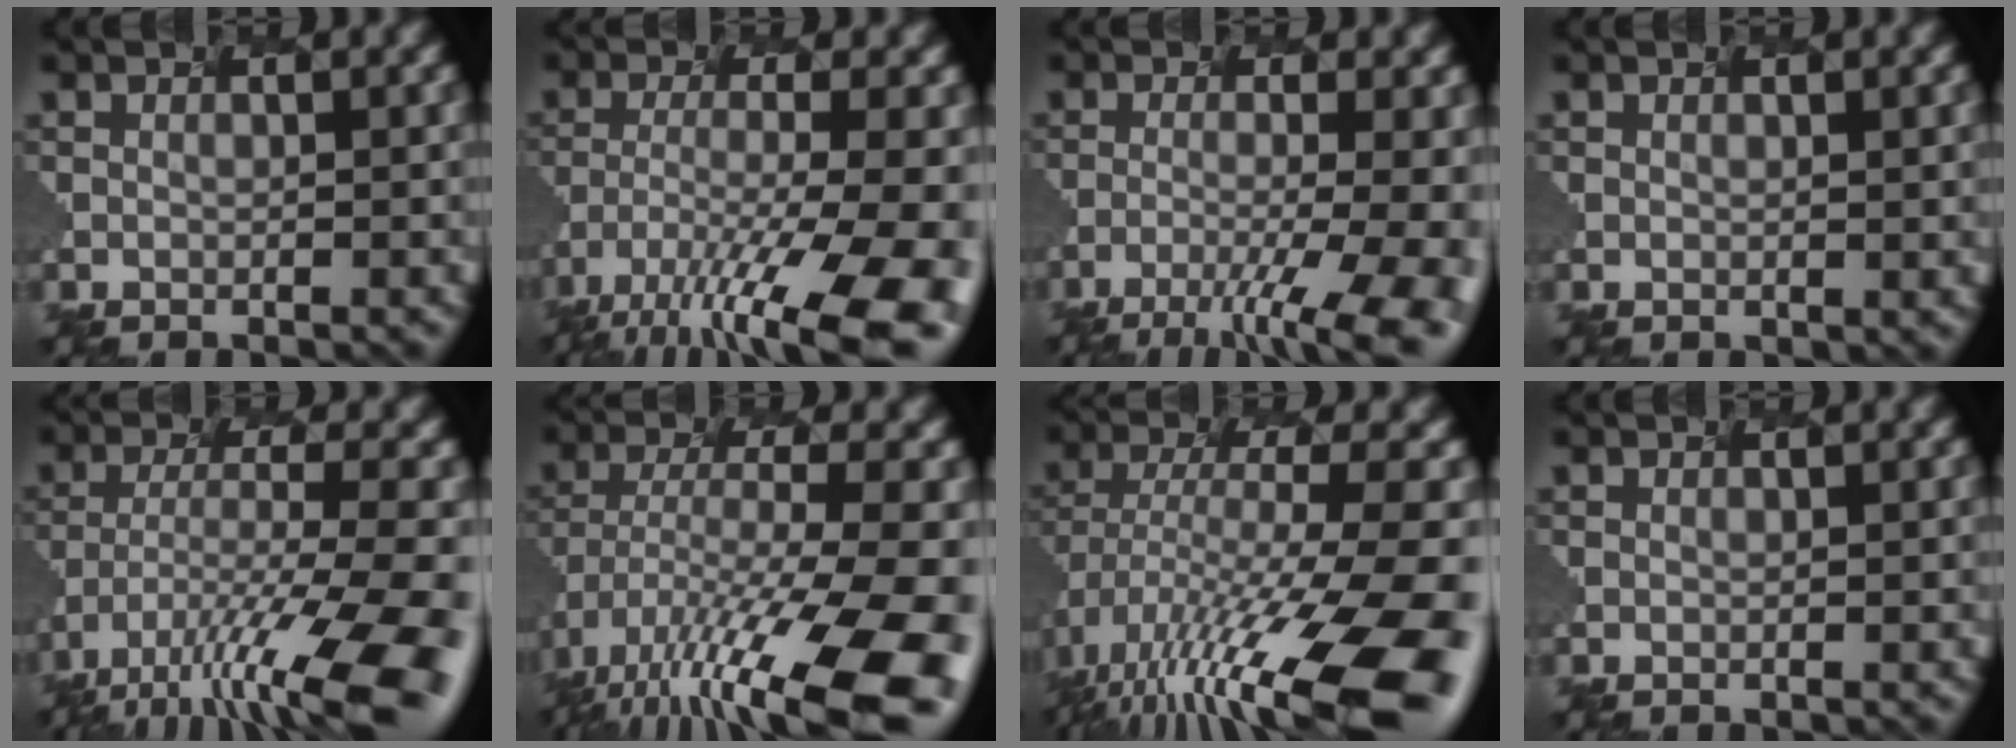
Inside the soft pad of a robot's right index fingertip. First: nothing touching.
{"total": 13.9, "force": [-9.8, 2.9, 9.4], "torque": [-0.200, -0.035, -0.120]}
{"total": 8.2, "force": [-4.8, 1.4, 6.5], "torque": [-0.112, -0.018, -0.038]}
{"total": 0.6, "force": [0.1, -0.5, -0.4], "torque": [-0.007, -0.002, 0.018]}
{"total": 12.7, "force": [-9.3, 1.9, 8.4], "torque": [-0.189, -0.016, -0.117]}
{"total": 14.6, "force": [-9.3, 3.3, 10.8], "torque": [-0.237, -0.025, -0.116]}
{"total": 14.3, "force": [-7.6, 3.1, 11.7], "torque": [-0.233, -0.014, -0.092]}
{"total": 0.0}